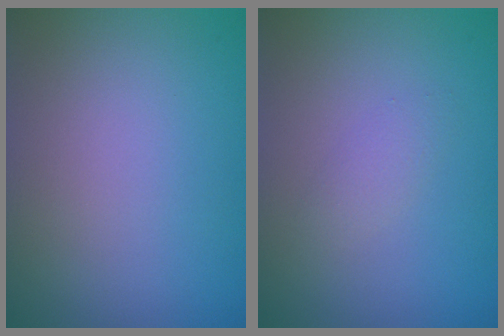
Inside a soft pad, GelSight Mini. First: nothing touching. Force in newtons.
{"total": 1.1, "press": 1.1, "slide": 0.0}